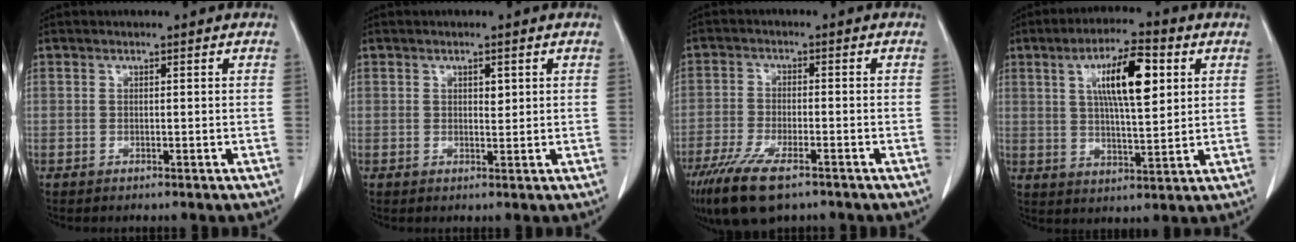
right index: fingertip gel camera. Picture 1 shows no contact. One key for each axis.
{"total": 1.4, "fx": 0.6, "fy": 0.7, "fz": 1.1, "tx": -0.018, "ty": -0.002, "tz": 0.009}
{"total": 10.8, "fx": -7.4, "fy": 3.0, "fz": 7.3, "tx": -0.131, "ty": -0.024, "tz": -0.125}
{"total": 11.3, "fx": 3.6, "fy": 2.6, "fz": 10.4, "tx": -0.181, "ty": 0.011, "tz": 0.061}